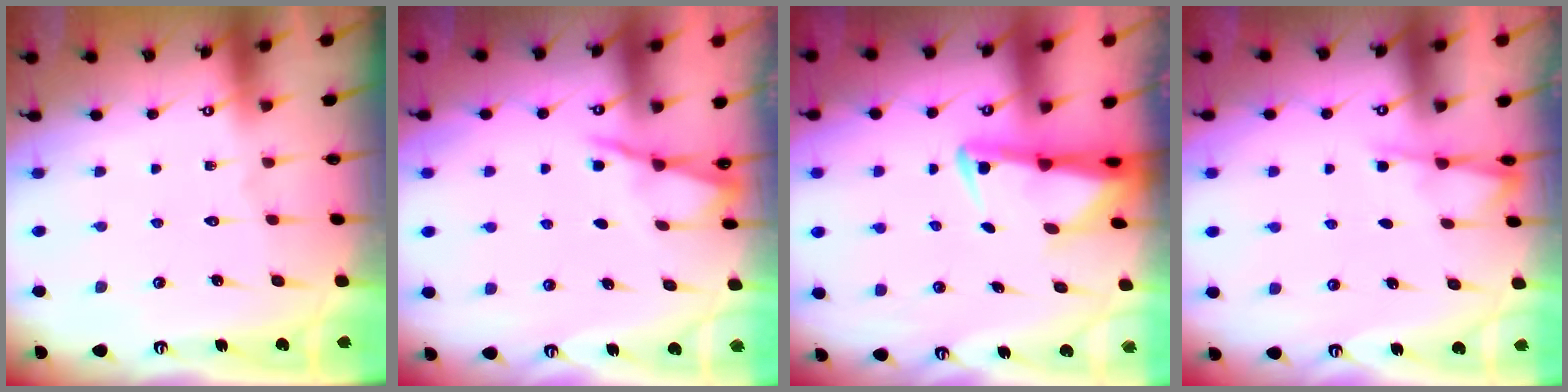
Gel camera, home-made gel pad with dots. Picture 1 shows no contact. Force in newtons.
{"total": 2.8, "press": 2.8, "slide": 0.4}
{"total": 3.0, "press": 2.9, "slide": 1.0}
{"total": 3.7, "press": 3.7, "slide": 0.6}